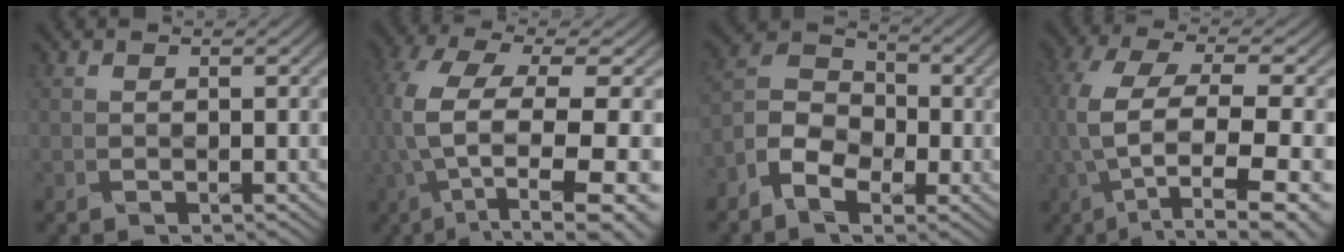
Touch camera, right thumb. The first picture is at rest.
{"total": 12.9, "force": [0.2, 5.4, 11.7], "torque": [-0.256, -0.014, 0.023]}
{"total": 7.1, "force": [-4.0, 4.5, 3.7], "torque": [-0.074, -0.001, -0.089]}
{"total": 11.7, "force": [-0.7, 5.0, 10.5], "torque": [-0.216, -0.019, 0.000]}